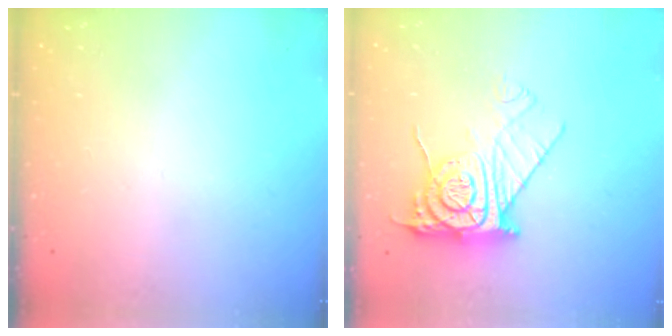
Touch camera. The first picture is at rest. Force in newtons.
{"total": 12.3, "press": 12.3, "slide": 1.2}